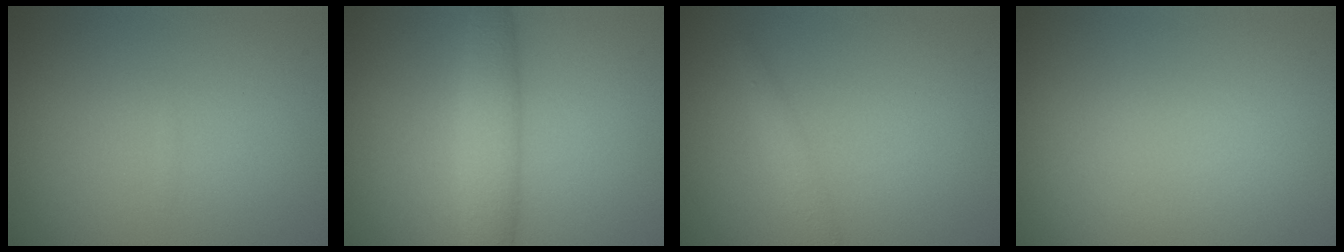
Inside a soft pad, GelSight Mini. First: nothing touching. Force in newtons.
{"total": 3.6, "press": 3.6, "slide": 0.1}
{"total": 1.2, "press": 1.2, "slide": 0.1}
{"total": 0.0}